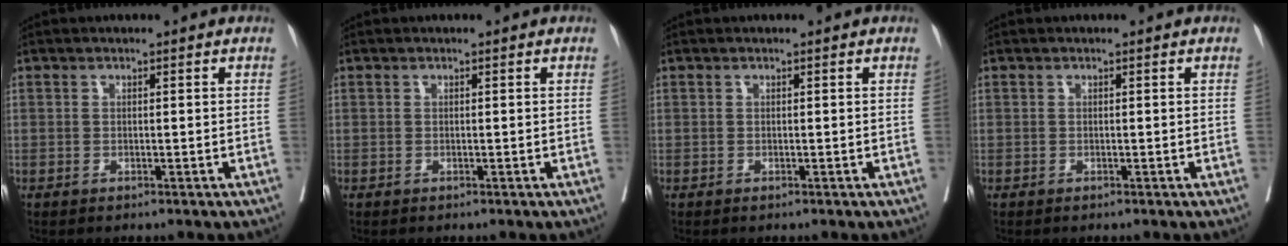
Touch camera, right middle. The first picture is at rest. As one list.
[{"total": 0.0}, {"total": 0.0}, {"total": 0.0}]